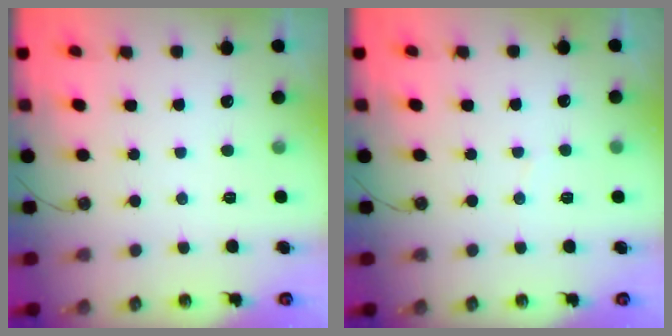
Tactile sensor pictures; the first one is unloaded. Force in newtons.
{"total": 2.3, "press": 2.3, "slide": 0.2}